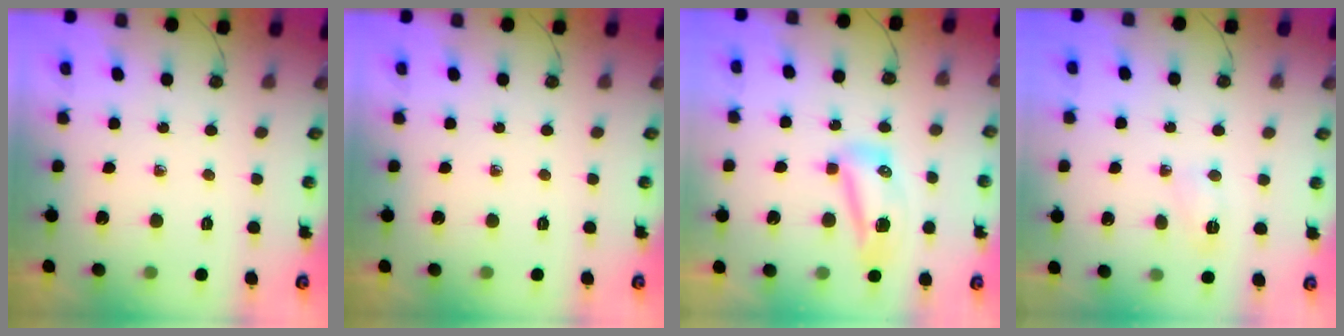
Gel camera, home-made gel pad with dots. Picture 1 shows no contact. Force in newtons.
{"total": 0.0}
{"total": 16.3, "press": 11.1, "slide": 11.9}
{"total": 3.4, "press": 3.2, "slide": 1.1}